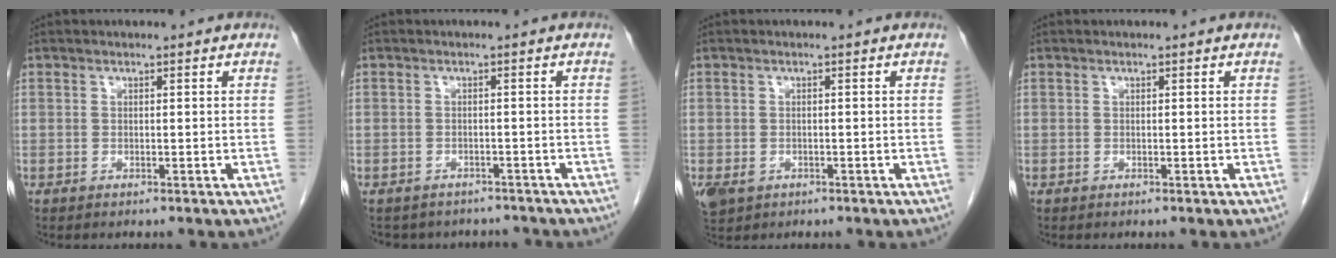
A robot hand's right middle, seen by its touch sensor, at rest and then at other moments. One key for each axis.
{"total": 6.7, "fx": -6.0, "fy": 2.9, "fz": 0.6, "tx": -0.006, "ty": 0.010, "tz": -0.067}
{"total": 3.1, "fx": -1.3, "fy": 2.3, "fz": 1.5, "tx": -0.033, "ty": -0.005, "tz": -0.012}
{"total": 0.0}